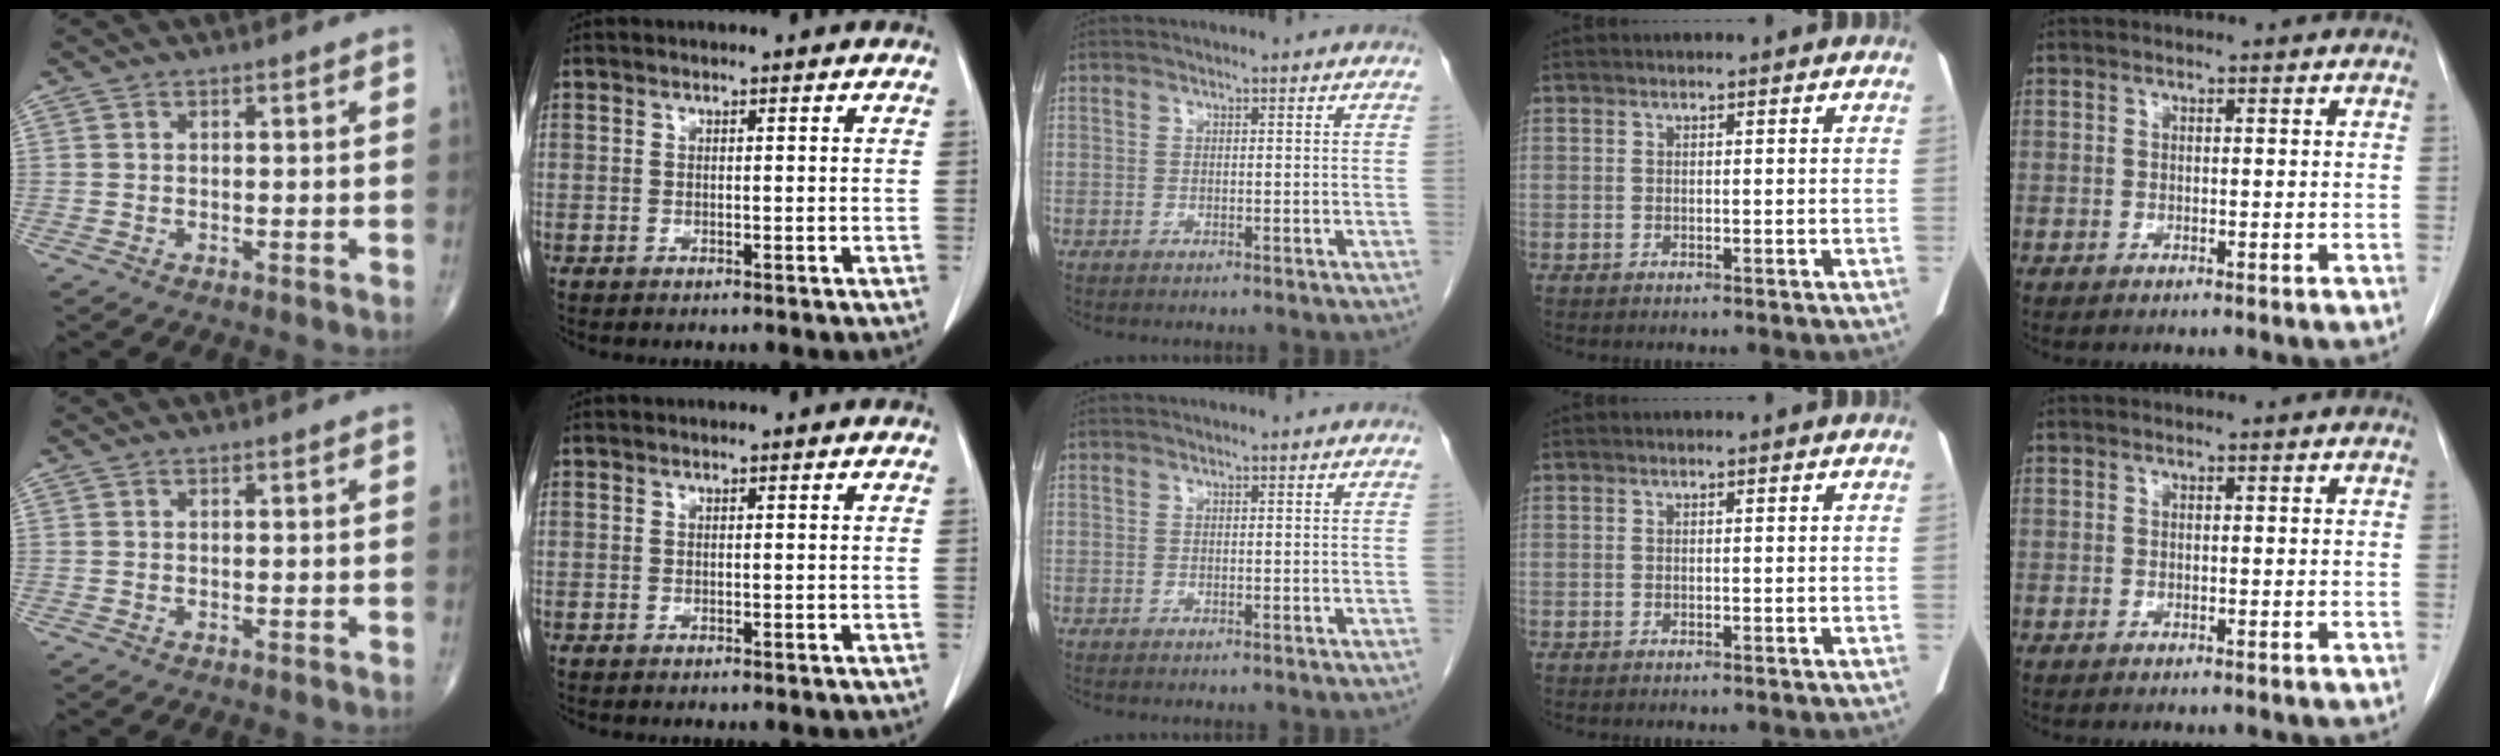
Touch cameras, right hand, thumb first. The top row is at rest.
{}